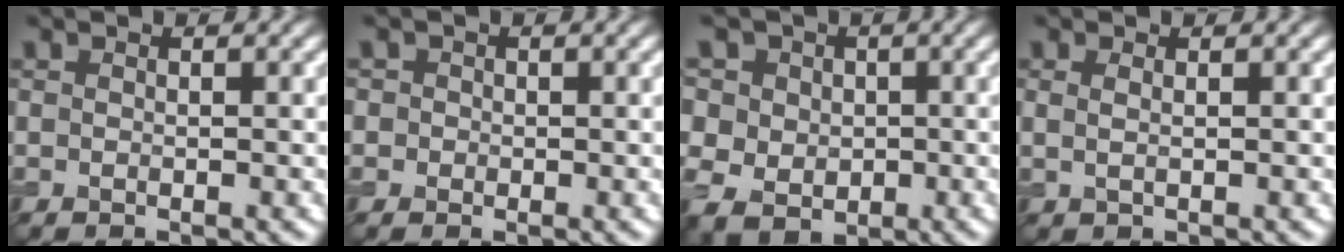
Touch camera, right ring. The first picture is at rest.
{"total": 1.0, "force": [0.1, 0.9, 0.1], "torque": [0.010, 0.000, -0.008]}
{"total": 10.0, "force": [2.7, 8.7, 4.2], "torque": [-0.108, 0.026, 0.027]}
{"total": 1.0, "force": [0.3, 0.4, 0.9], "torque": [-0.016, -0.001, 0.002]}